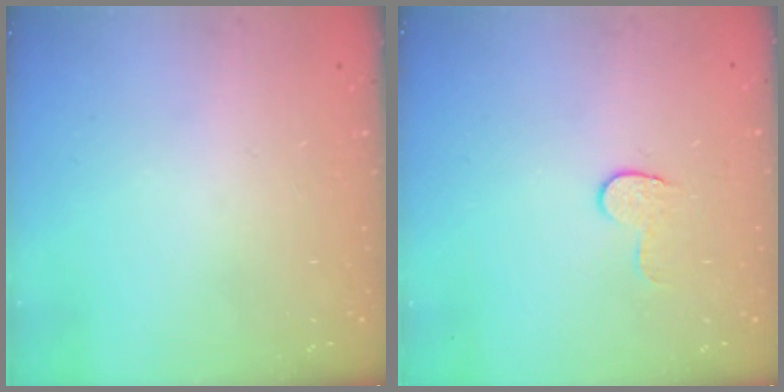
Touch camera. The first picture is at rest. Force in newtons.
{"total": 5.9, "press": 5.9, "slide": 0.5}